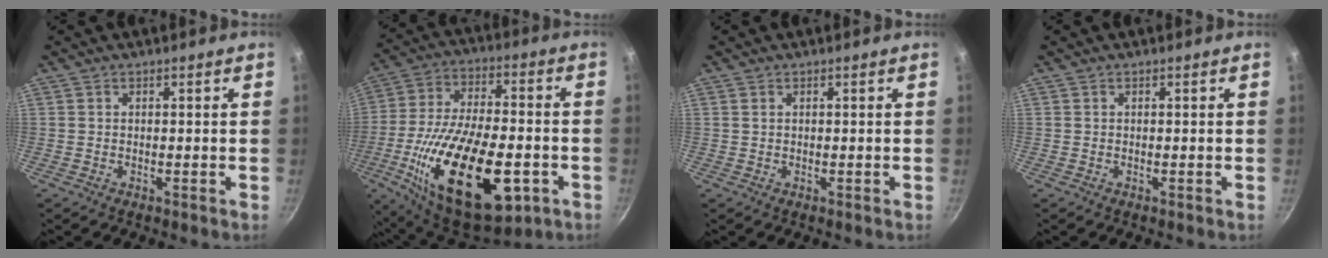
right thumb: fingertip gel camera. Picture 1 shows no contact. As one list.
[{"total": 29.9, "force": [-9.1, 14.1, 24.7], "torque": [-0.420, 0.012, -0.139]}, {"total": 0.6, "force": [0.3, 0.4, 0.4], "torque": [-0.008, 0.001, 0.006]}, {"total": 0.0}]